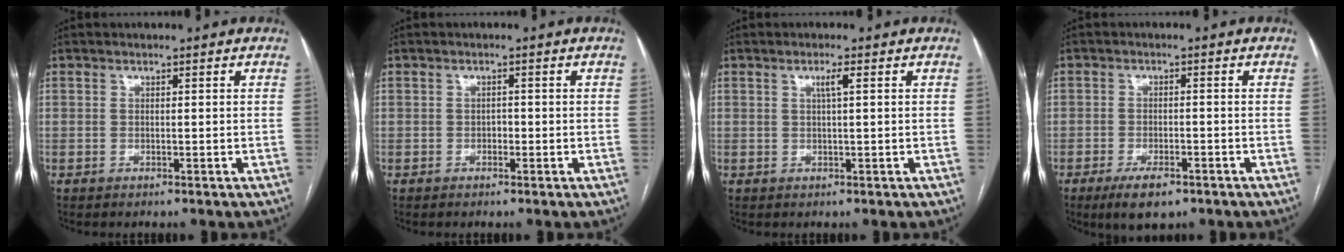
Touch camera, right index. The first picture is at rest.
{"total": 0.9, "force": [-0.4, 0.6, 0.6], "torque": [-0.007, 0.004, -0.006]}
{"total": 1.7, "force": [0.6, -0.2, 1.6], "torque": [-0.029, 0.001, 0.010]}
{"total": 5.3, "force": [-3.4, 1.9, 3.6], "torque": [-0.065, -0.005, -0.050]}